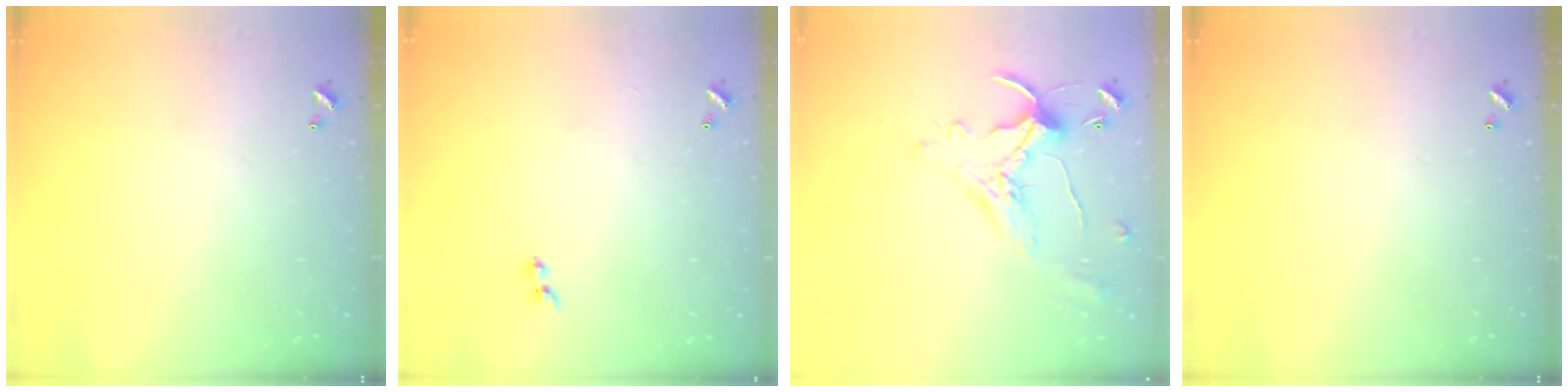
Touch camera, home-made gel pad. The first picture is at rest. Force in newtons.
{"total": 1.1, "press": 0.9, "slide": 0.6}
{"total": 1.7, "press": 1.5, "slide": 0.8}
{"total": 0.0}